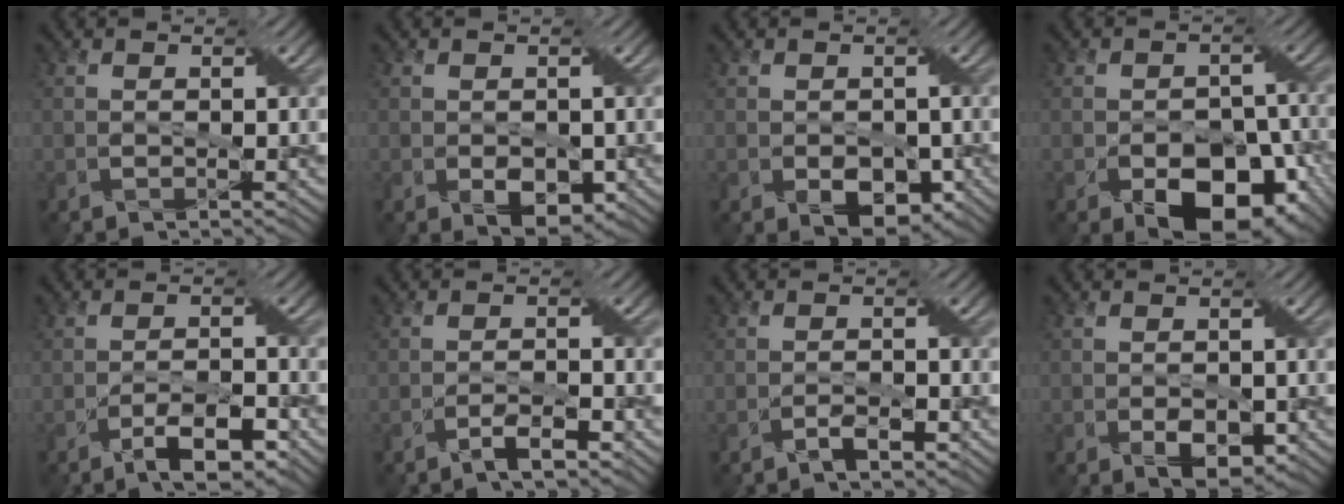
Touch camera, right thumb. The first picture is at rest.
{"total": 3.2, "force": [-0.8, 2.2, 2.2], "torque": [-0.042, -0.011, -0.009]}
{"total": 4.5, "force": [-1.6, 3.0, 3.0], "torque": [-0.046, -0.011, -0.025]}
{"total": 12.8, "force": [-6.5, 8.1, 7.6], "torque": [-0.087, -0.011, -0.097]}
{"total": 4.8, "force": [-3.1, 1.3, 3.4], "torque": [-0.056, 0.009, -0.053]}
{"total": 2.3, "force": [-1.7, 0.3, 1.5], "torque": [-0.032, 0.007, -0.034]}
{"total": 1.6, "force": [-1.1, 0.3, 1.0], "torque": [-0.021, 0.005, -0.023]}
{"total": 3.7, "force": [-0.9, 2.3, 2.7], "torque": [-0.053, -0.012, -0.012]}